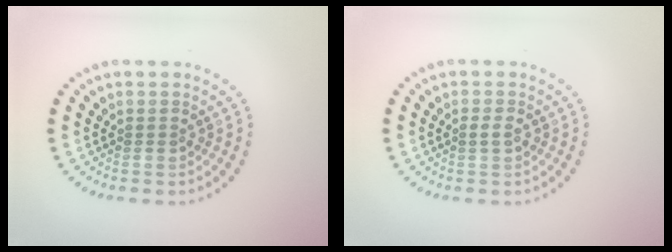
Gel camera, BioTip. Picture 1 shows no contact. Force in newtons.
{"total": 1.0, "press": 1.0, "slide": 0.1}